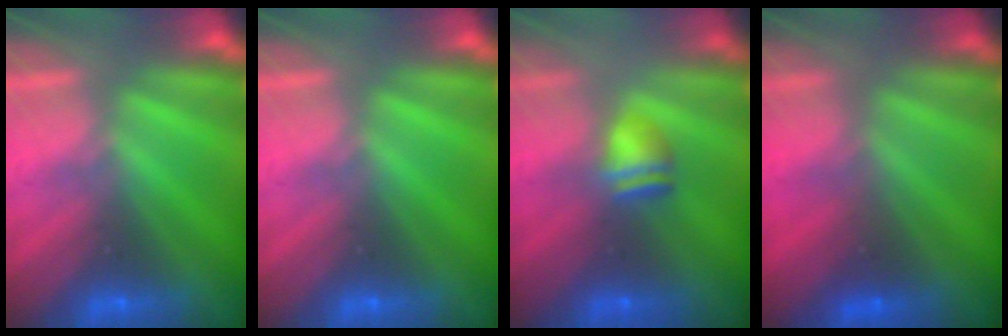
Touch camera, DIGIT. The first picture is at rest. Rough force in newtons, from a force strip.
{"total": 0.0}
{"total": 2.4}
{"total": 1.7}